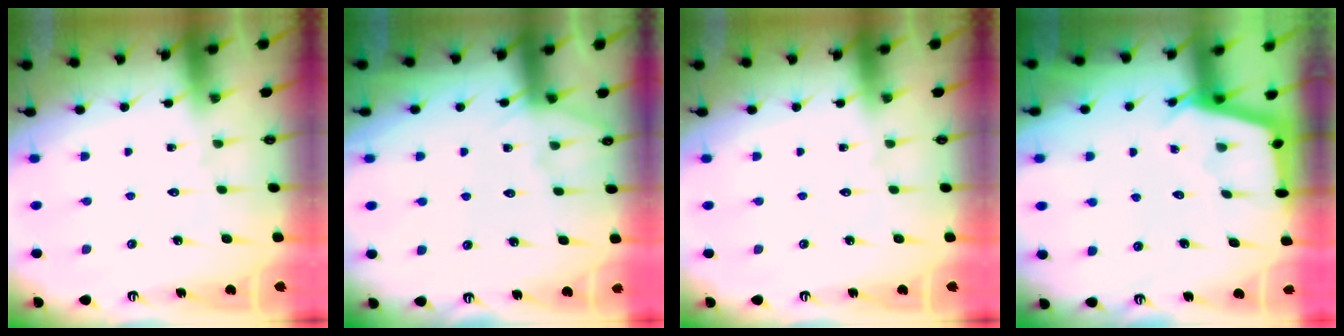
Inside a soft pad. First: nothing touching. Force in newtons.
{"total": 4.7, "press": 4.7, "slide": 0.6}
{"total": 0.0}
{"total": 2.8, "press": 2.8, "slide": 0.4}